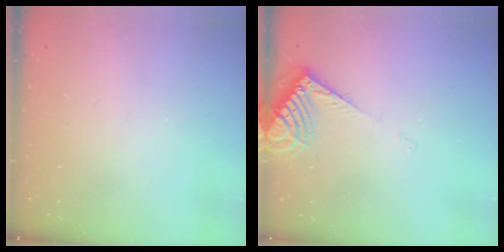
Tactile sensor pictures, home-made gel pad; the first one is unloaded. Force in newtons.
{"total": 7.1, "press": 7.1, "slide": 0.5}